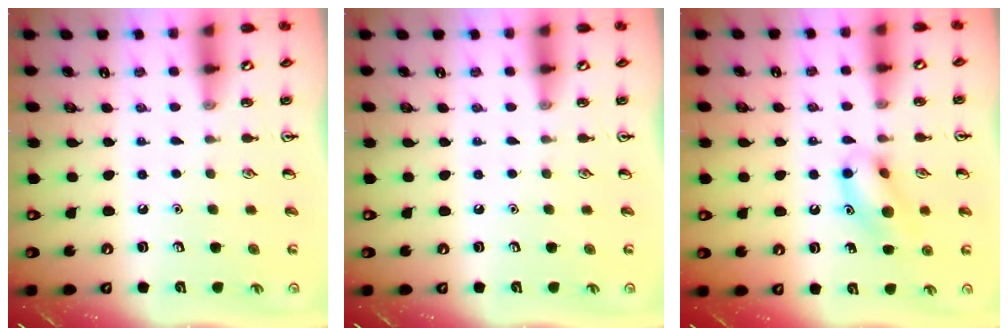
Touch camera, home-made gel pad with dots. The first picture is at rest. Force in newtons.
{"total": 0.0}
{"total": 11.5, "press": 11.3, "slide": 2.2}